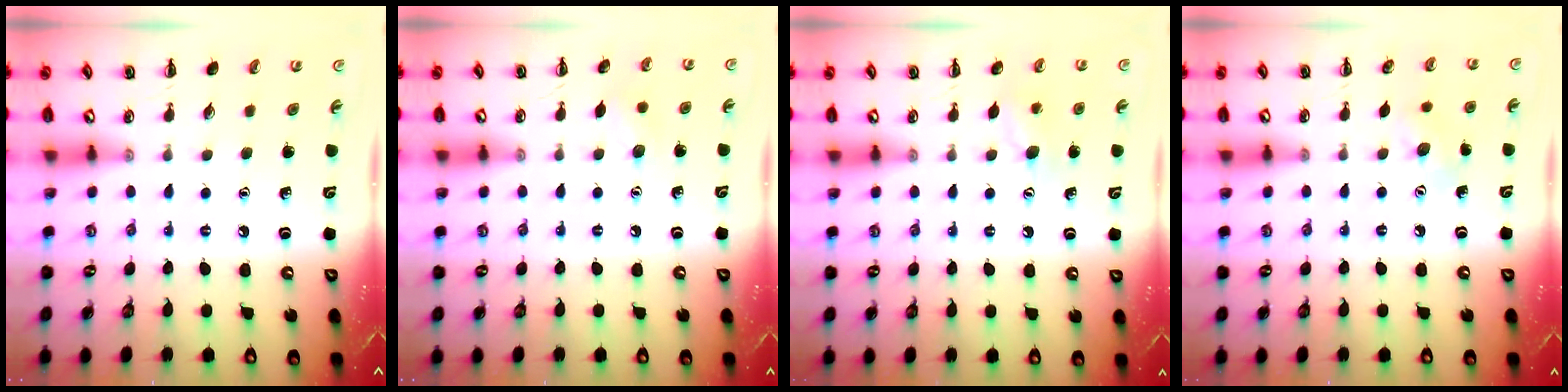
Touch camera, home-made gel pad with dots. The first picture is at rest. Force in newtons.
{"total": 6.7, "press": 6.4, "slide": 1.7}
{"total": 7.6, "press": 7.4, "slide": 1.5}
{"total": 6.9, "press": 6.7, "slide": 1.5}